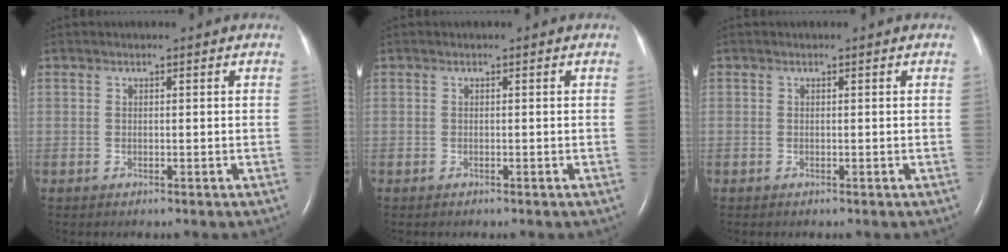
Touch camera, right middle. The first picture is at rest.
{"total": 0.0}
{"total": 0.0}